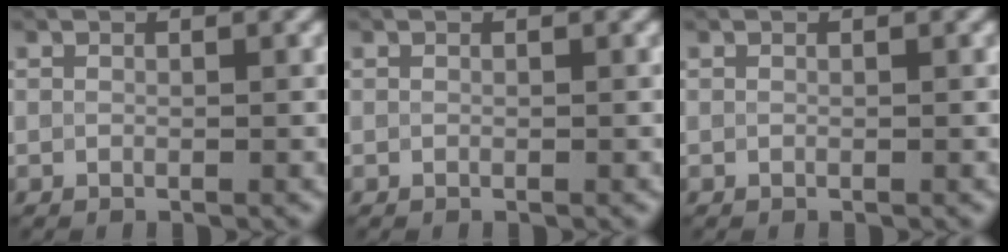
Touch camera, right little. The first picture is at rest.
{"total": 0.0}
{"total": 0.0}